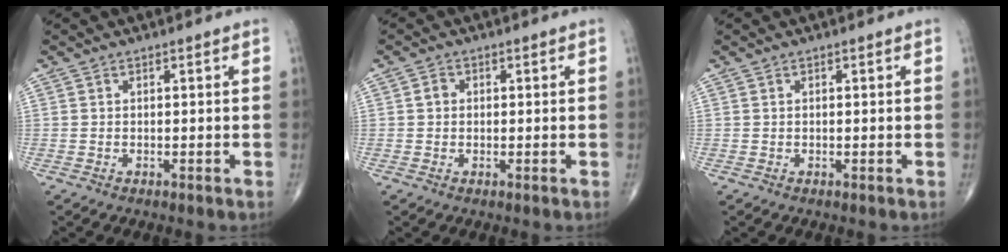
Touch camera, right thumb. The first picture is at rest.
{"total": 1.5, "force": [0.0, 1.4, 0.7], "torque": [-0.006, 0.003, -0.002]}
{"total": 0.0}